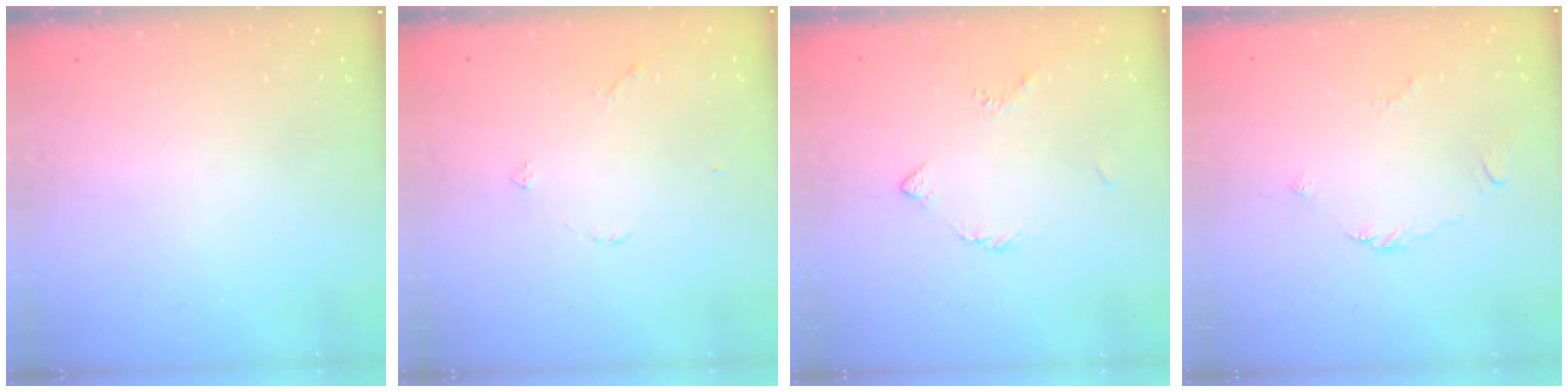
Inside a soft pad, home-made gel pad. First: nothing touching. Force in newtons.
{"total": 3.3, "press": 3.2, "slide": 0.7}
{"total": 3.7, "press": 3.7, "slide": 0.7}
{"total": 2.7, "press": 2.7, "slide": 0.5}